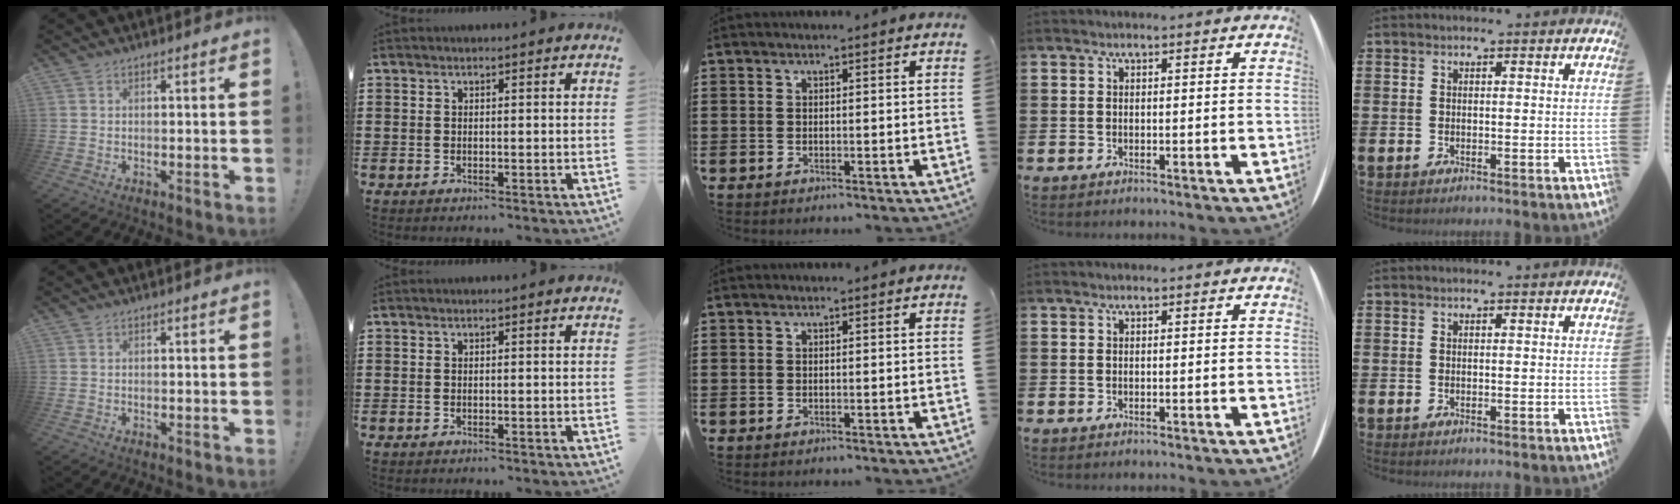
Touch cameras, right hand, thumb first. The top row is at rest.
{}